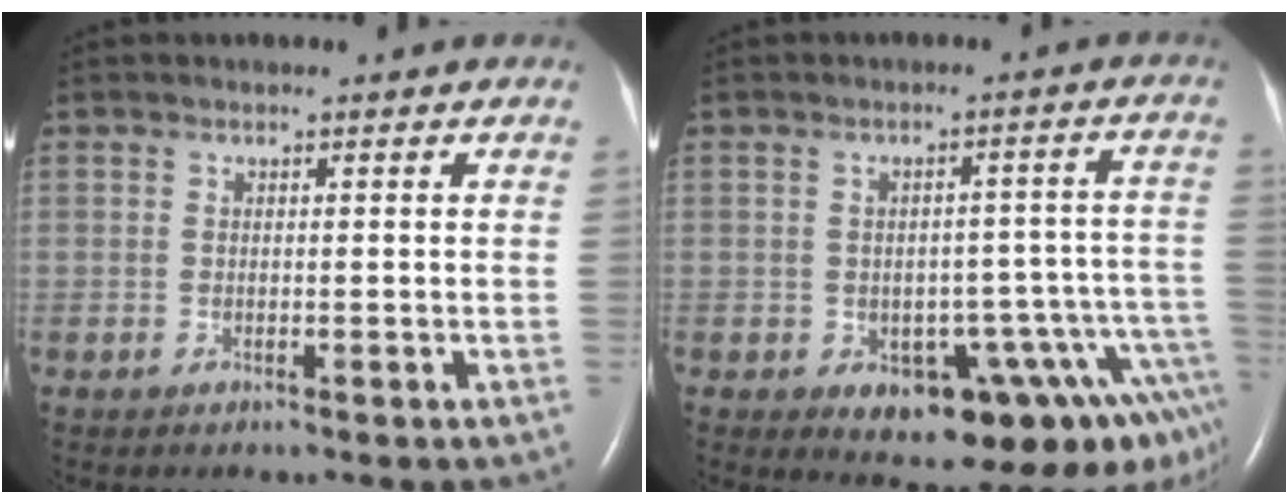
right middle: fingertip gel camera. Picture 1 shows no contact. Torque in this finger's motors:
{"motor_torque": [1.15, -0.99, 0.17, 0.09]}